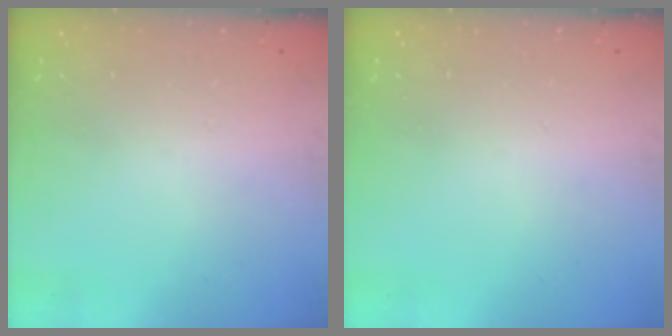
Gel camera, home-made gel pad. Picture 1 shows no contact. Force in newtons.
{"total": 0.0}